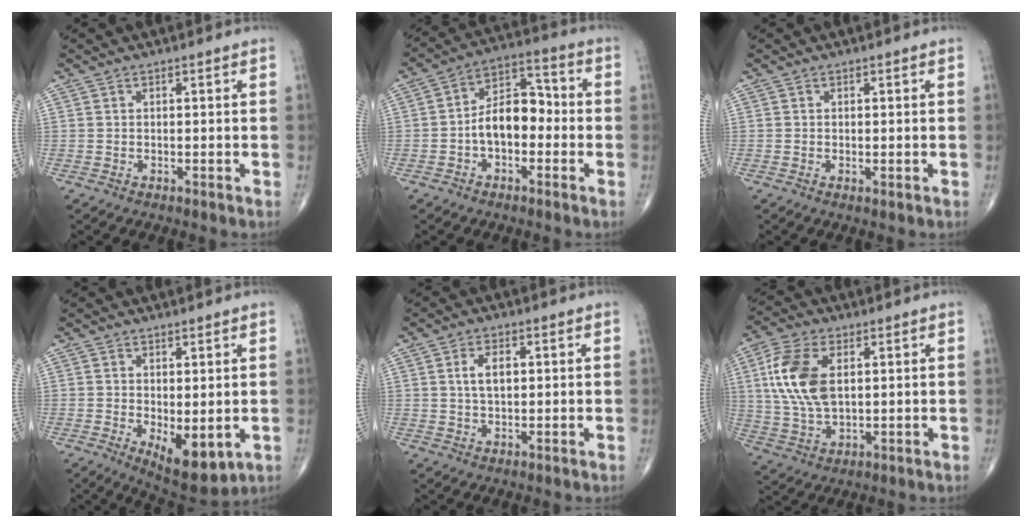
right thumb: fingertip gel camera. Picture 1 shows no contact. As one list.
[{"total": 10.0, "force": [-1.9, 6.2, 7.6], "torque": [-0.105, 0.041, -0.045]}, {"total": 0.6, "force": [-0.1, 0.3, 0.6], "torque": [-0.014, -0.004, -0.002]}, {"total": 7.8, "force": [-1.4, 3.5, 6.9], "torque": [-0.094, -0.020, -0.008]}, {"total": 4.6, "force": [1.0, 2.5, 3.7], "torque": [-0.067, 0.000, 0.018]}, {"total": 12.7, "force": [2.9, 7.1, 10.2], "torque": [-0.214, -0.003, 0.058]}]